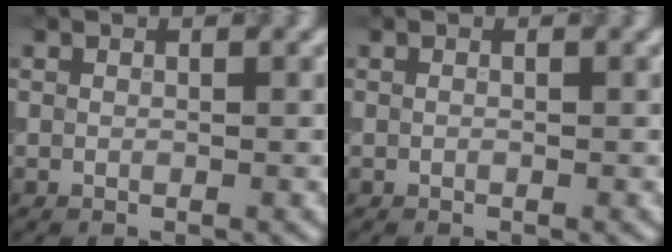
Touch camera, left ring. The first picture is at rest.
{"total": 0.0}